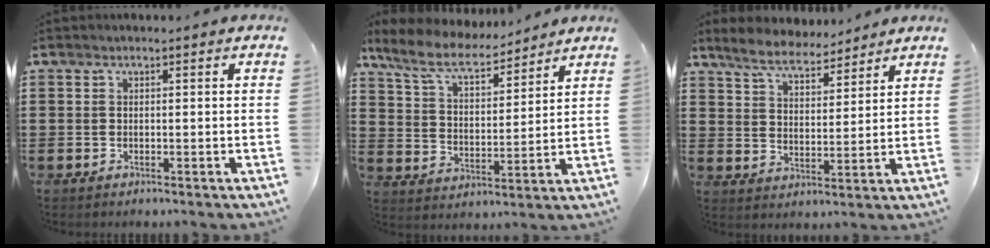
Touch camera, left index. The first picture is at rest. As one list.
[{"total": 8.0, "force": [6.8, 2.0, 3.8], "torque": [-0.102, -0.028, 0.118]}, {"total": 6.2, "force": [5.8, 1.2, 1.9], "torque": [-0.061, -0.017, 0.105]}]